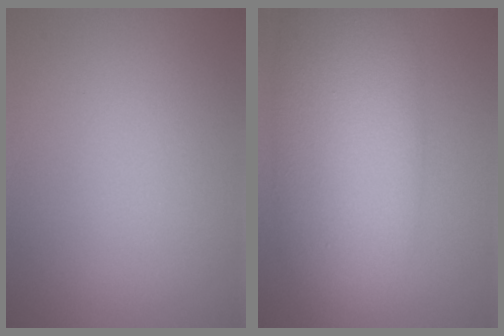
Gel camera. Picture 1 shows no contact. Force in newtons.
{"total": 10.9, "press": 10.9, "slide": 0.3}